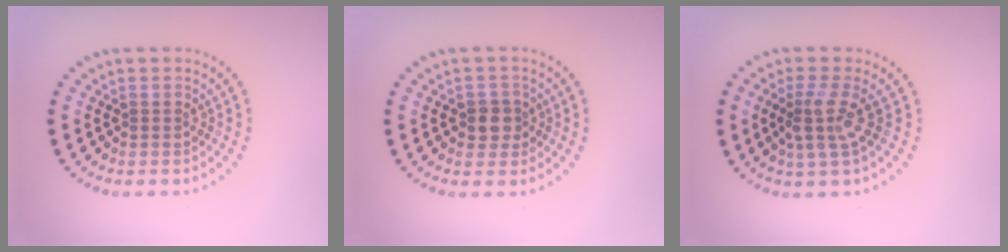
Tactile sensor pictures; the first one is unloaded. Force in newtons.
{"total": 2.0, "press": 1.8, "slide": 0.9}
{"total": 2.9, "press": 2.1, "slide": 2.0}